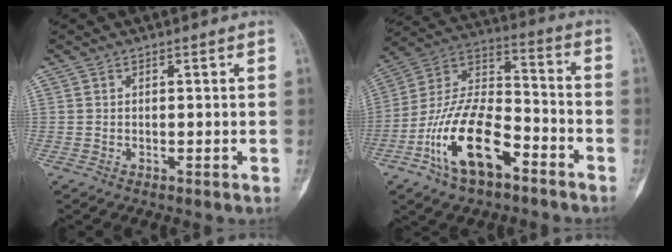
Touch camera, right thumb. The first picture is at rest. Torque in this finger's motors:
{"motor_torque": [0.41, 0.67, 1.91, -0.86, 0.22]}